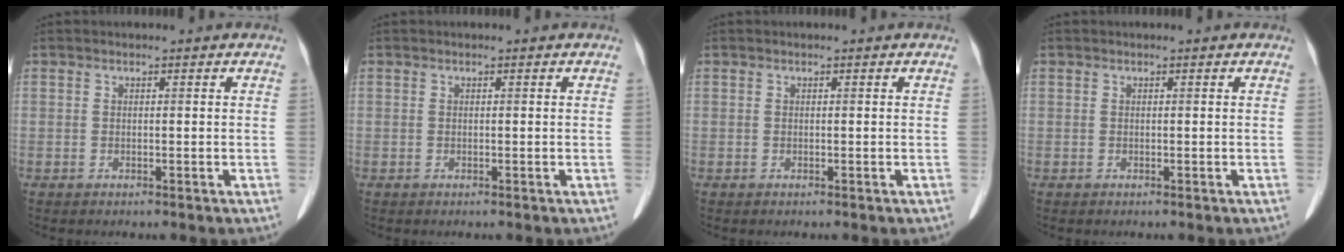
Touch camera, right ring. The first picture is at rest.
{"total": 0.0}
{"total": 0.0}
{"total": 0.0}